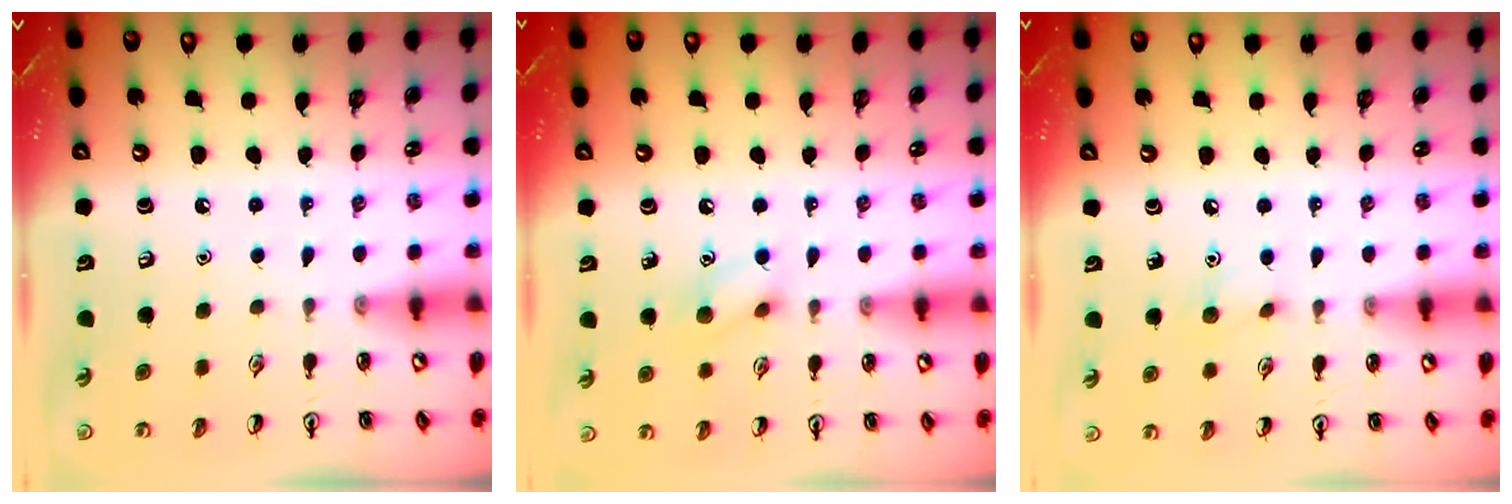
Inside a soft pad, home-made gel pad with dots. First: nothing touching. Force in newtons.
{"total": 7.9, "press": 7.8, "slide": 1.1}
{"total": 5.9, "press": 5.7, "slide": 1.2}